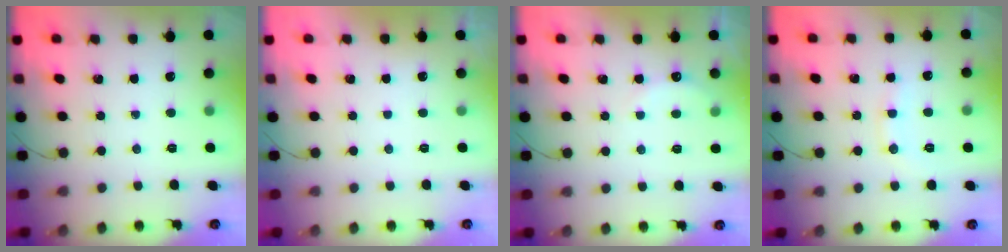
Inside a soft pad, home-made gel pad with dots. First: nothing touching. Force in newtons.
{"total": 3.0, "press": 3.0, "slide": 0.1}
{"total": 5.4, "press": 5.2, "slide": 1.5}
{"total": 7.0, "press": 6.9, "slide": 1.2}